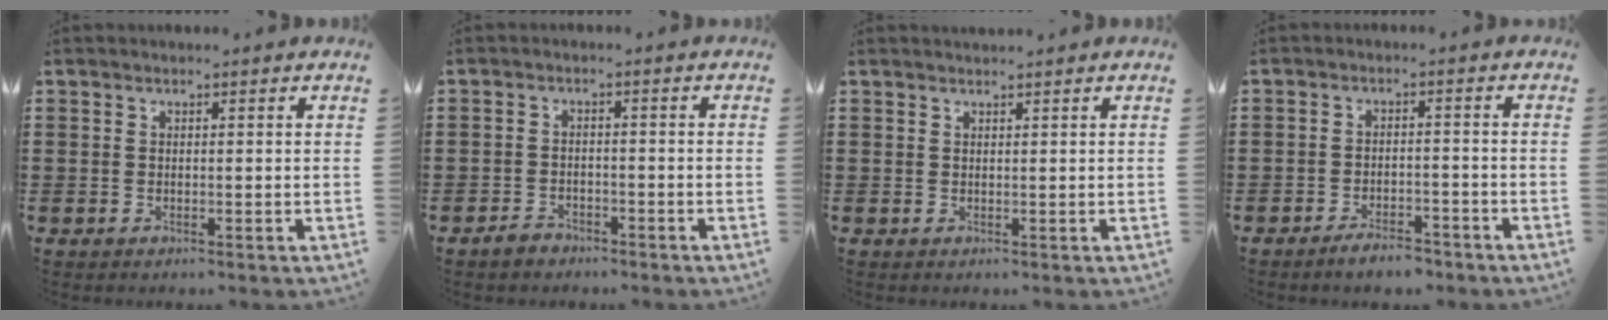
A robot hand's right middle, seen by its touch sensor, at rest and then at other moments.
{"total": 2.1, "force": [-1.9, 0.9, 0.5], "torque": [-0.014, 0.005, -0.040]}
{"total": 0.8, "force": [0.8, -0.1, 0.0], "torque": [-0.001, -0.003, 0.015]}
{"total": 3.5, "force": [-3.3, 0.8, 1.1], "torque": [-0.018, 0.008, -0.064]}